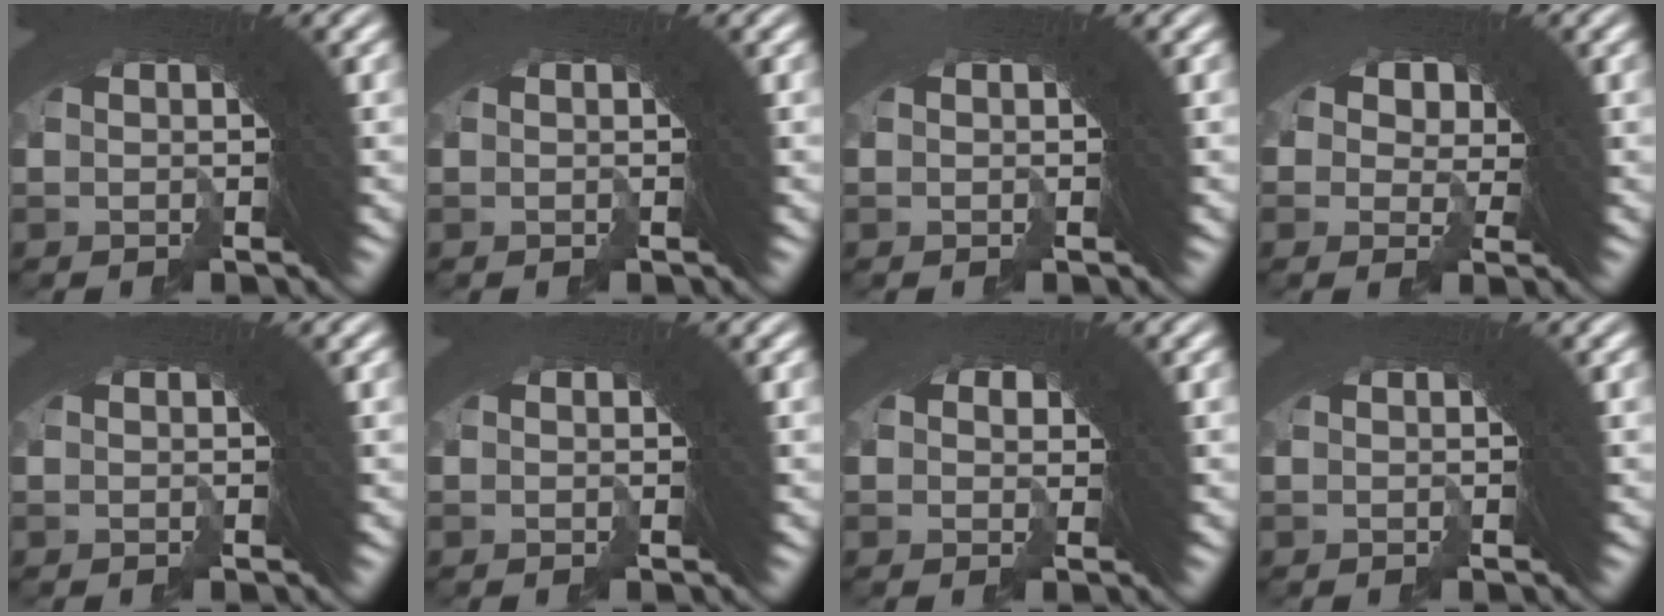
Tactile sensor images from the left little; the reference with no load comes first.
{"total": 0.0}
{"total": 2.3, "force": [-0.5, -1.5, -1.7], "torque": [0.027, -0.008, -0.004]}
{"total": 3.6, "force": [-0.9, 3.5, 0.1], "torque": [-0.021, -0.029, 0.000]}
{"total": 0.0}
{"total": 0.8, "force": [-0.6, 0.2, -0.5], "torque": [0.004, -0.008, -0.007]}
{"total": 2.2, "force": [-1.1, 1.9, -0.2], "torque": [-0.002, -0.019, -0.014]}
{"total": 0.0}